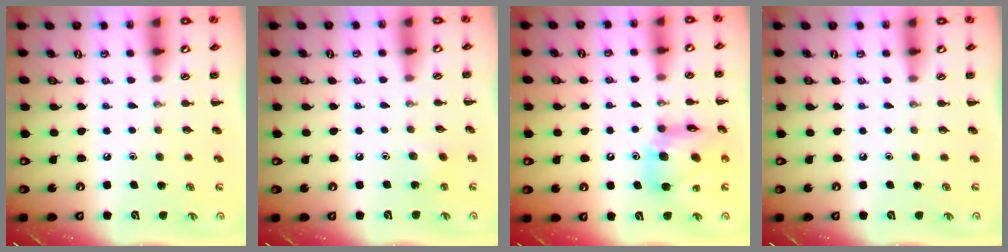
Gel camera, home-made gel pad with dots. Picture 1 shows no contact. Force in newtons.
{"total": 4.4, "press": 4.3, "slide": 1.1}
{"total": 14.1, "press": 13.5, "slide": 4.2}
{"total": 0.0}